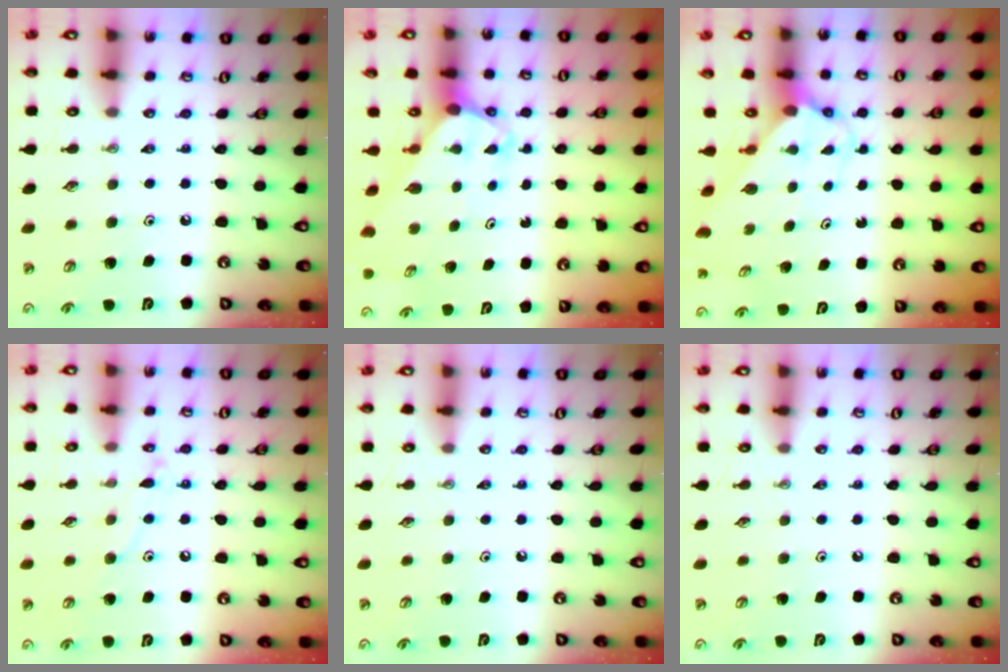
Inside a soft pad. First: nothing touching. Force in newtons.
{"total": 3.3, "press": 3.3, "slide": 0.3}
{"total": 2.9, "press": 2.9, "slide": 0.3}
{"total": 8.3, "press": 8.2, "slide": 0.7}
{"total": 0.0}
{"total": 0.0}